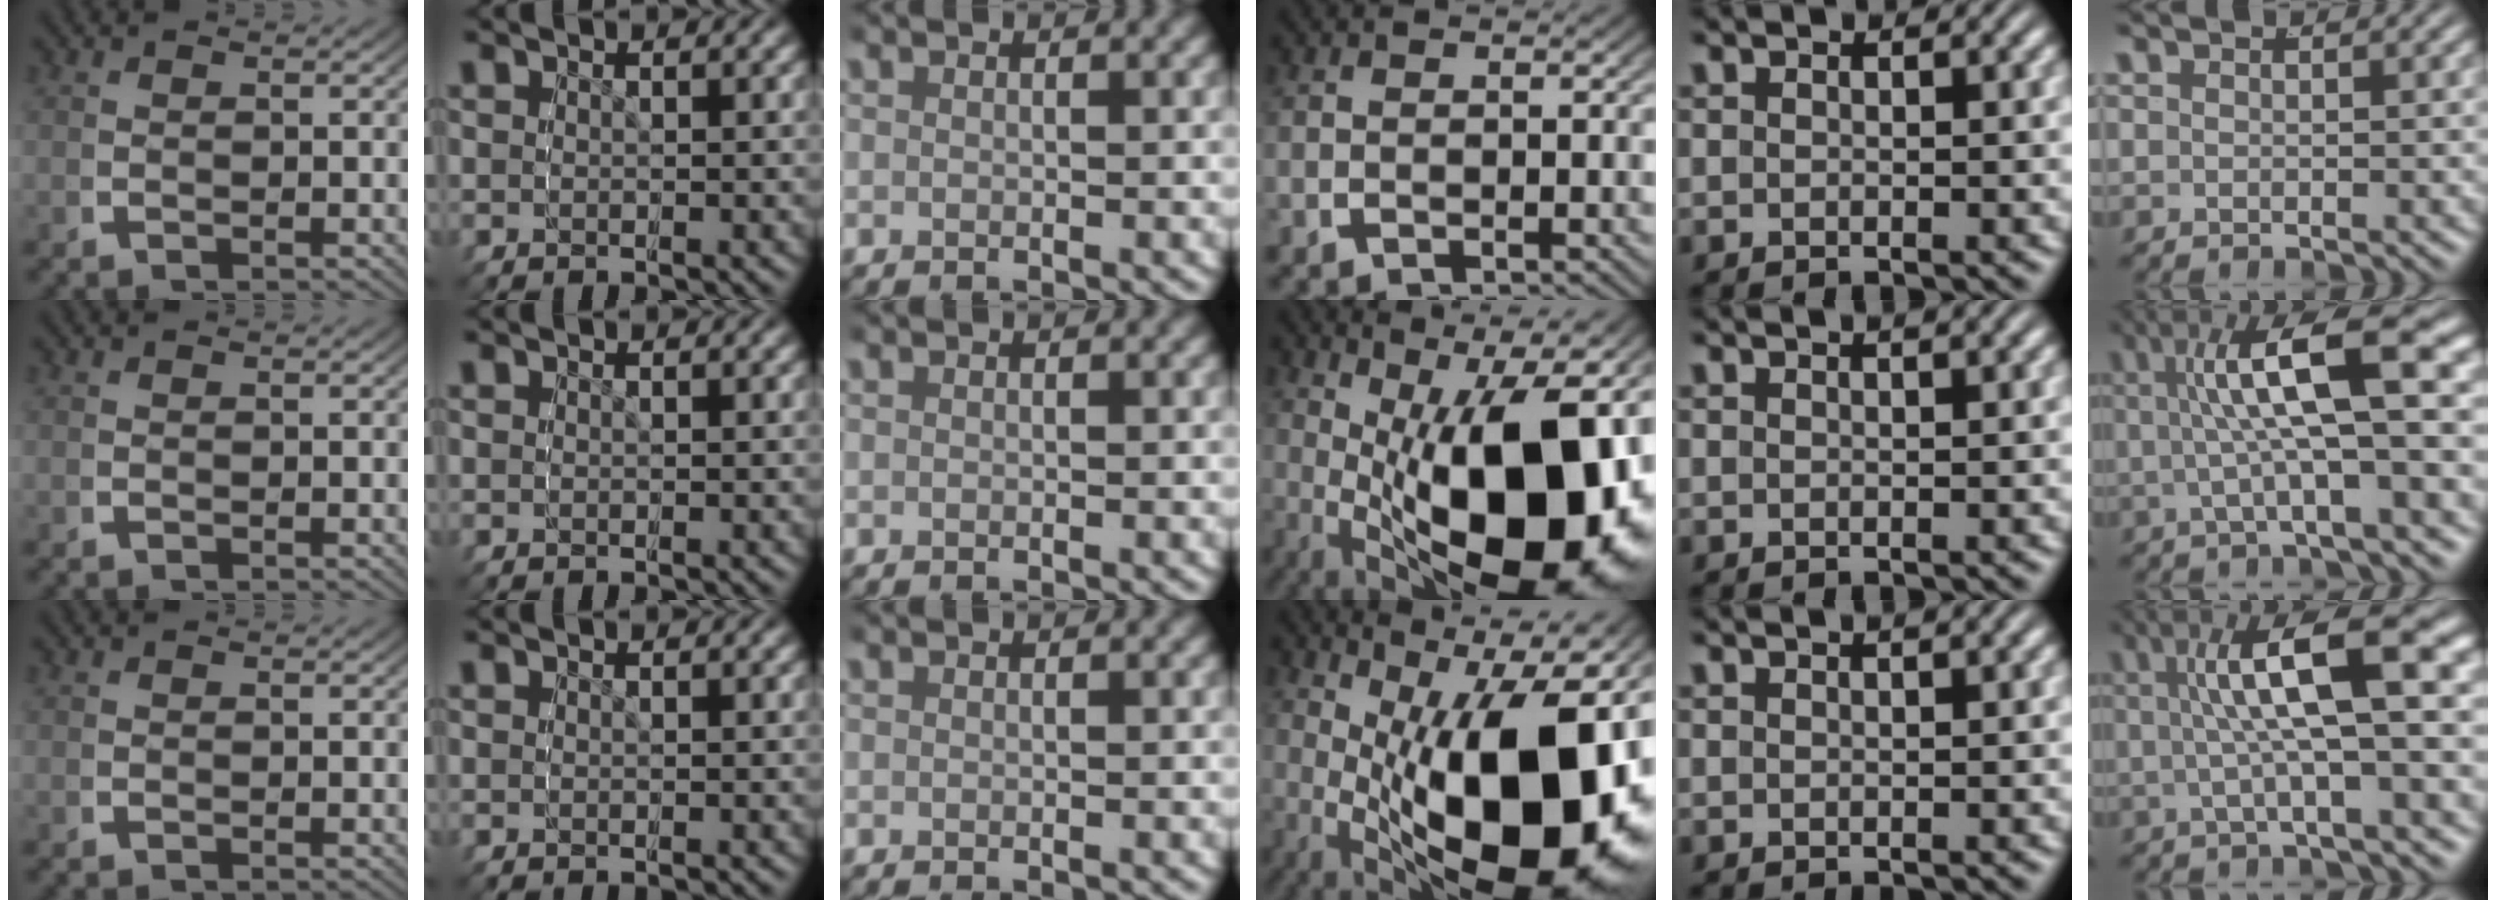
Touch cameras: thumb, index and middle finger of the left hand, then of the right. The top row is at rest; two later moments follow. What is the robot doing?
{"motion": "grasp_and_lifting", "object": "bottle"}